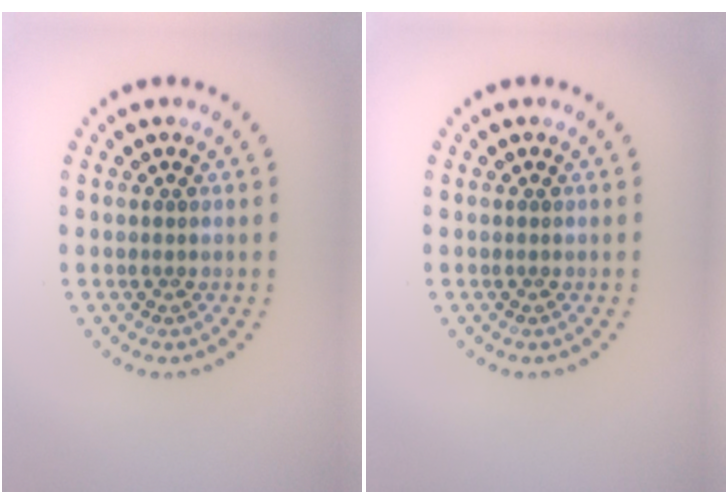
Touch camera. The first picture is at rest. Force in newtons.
{"total": 0.0}